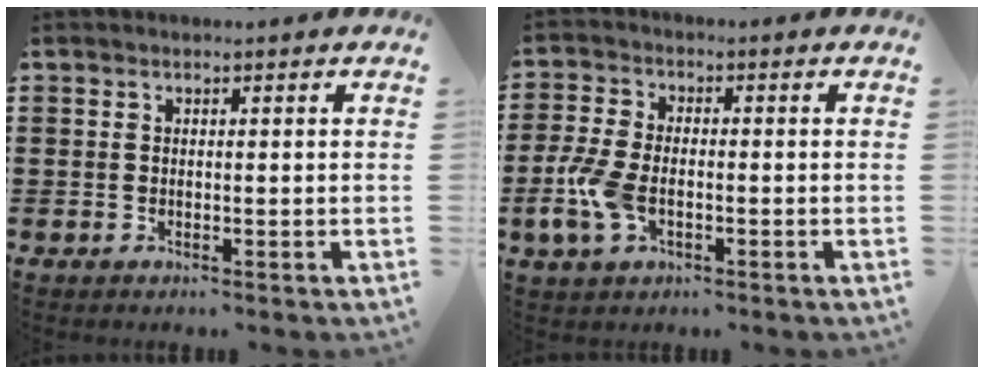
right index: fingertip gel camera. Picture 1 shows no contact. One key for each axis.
{"total": 6.5, "fx": -1.8, "fy": 3.3, "fz": 5.3, "tx": -0.133, "ty": -0.009, "tz": -0.038}